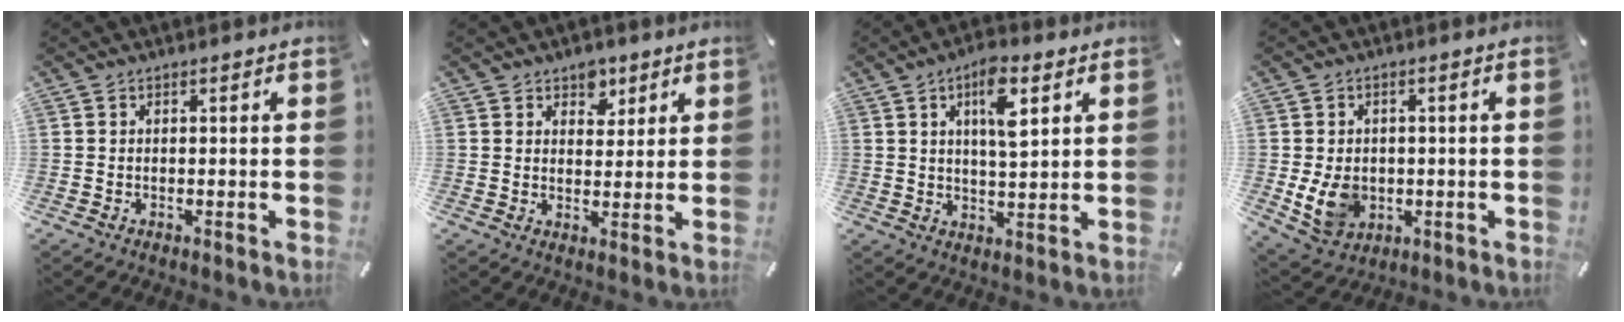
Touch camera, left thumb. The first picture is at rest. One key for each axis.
{"total": 5.0, "fx": 3.2, "fy": 3.6, "fz": 1.4, "tx": -0.001, "ty": -0.015, "tz": 0.051}
{"total": 8.6, "fx": 4.0, "fy": 3.0, "fz": 7.0, "tx": -0.114, "ty": -0.007, "tz": 0.063}
{"total": 8.3, "fx": -0.8, "fy": 6.8, "fz": 4.6, "tx": -0.093, "ty": 0.000, "tz": -0.015}